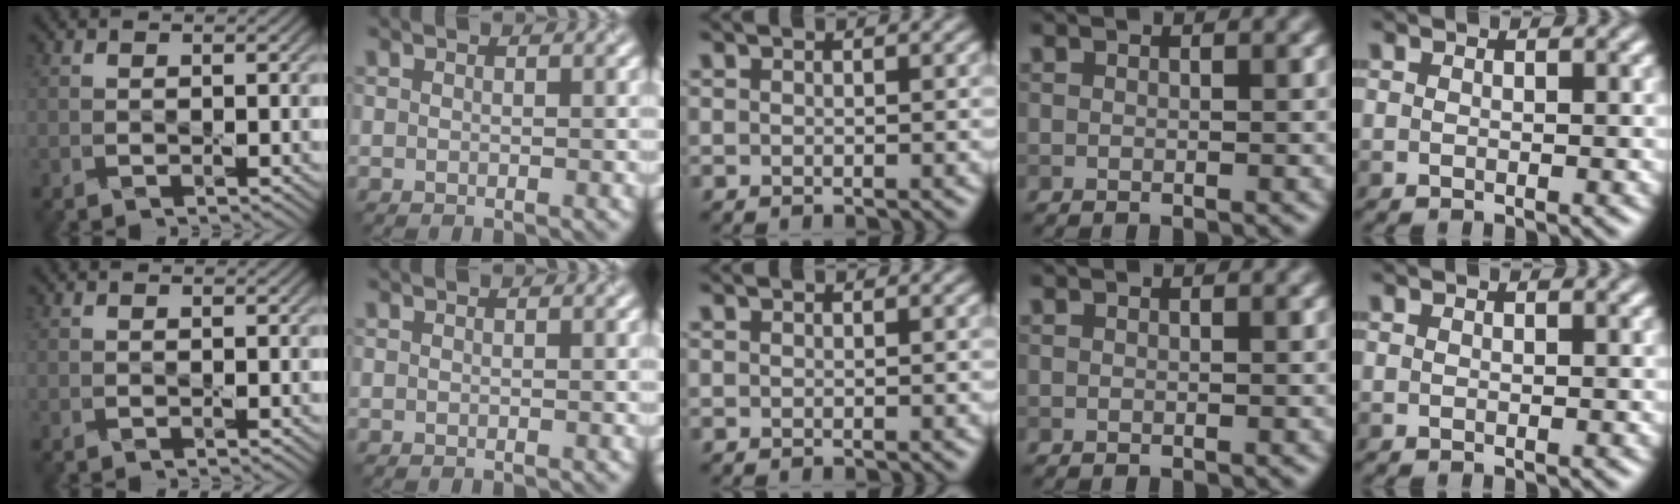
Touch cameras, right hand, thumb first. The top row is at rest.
{}